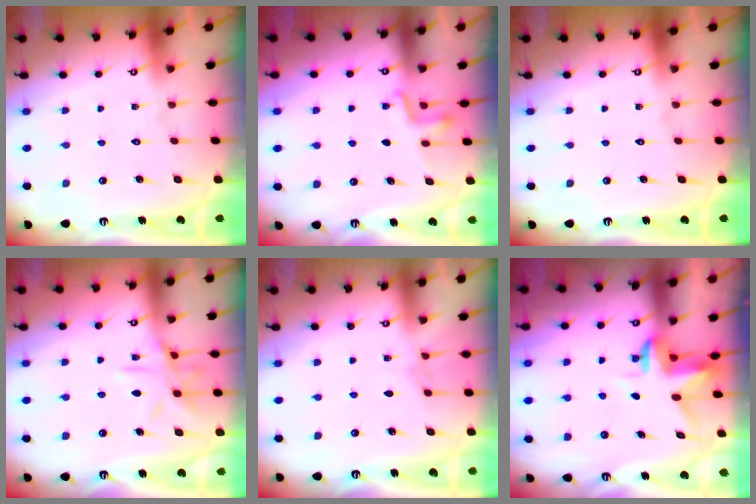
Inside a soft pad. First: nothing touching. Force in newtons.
{"total": 3.3, "press": 3.3, "slide": 0.6}
{"total": 0.0}
{"total": 11.0, "press": 10.9, "slide": 0.7}
{"total": 1.5, "press": 1.4, "slide": 0.3}
{"total": 3.2, "press": 3.1, "slide": 0.4}